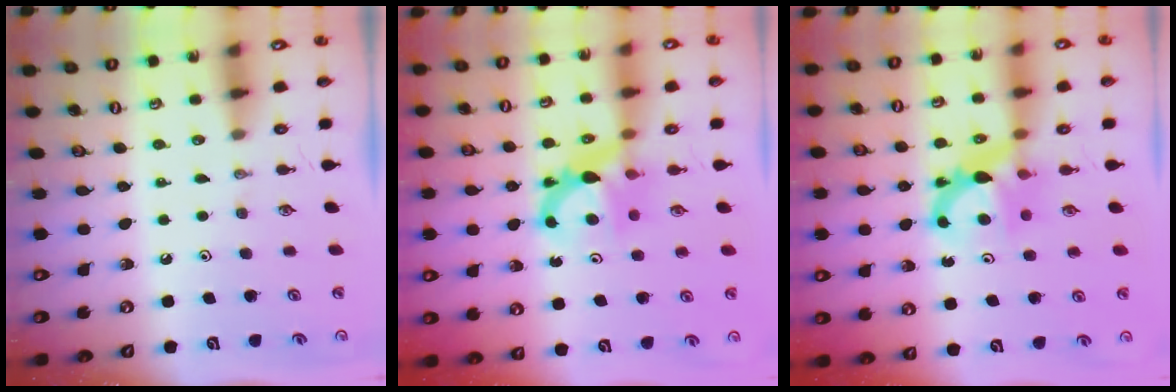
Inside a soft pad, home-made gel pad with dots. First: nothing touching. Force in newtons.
{"total": 7.1, "press": 7.1, "slide": 0.2}
{"total": 7.1, "press": 7.1, "slide": 0.2}